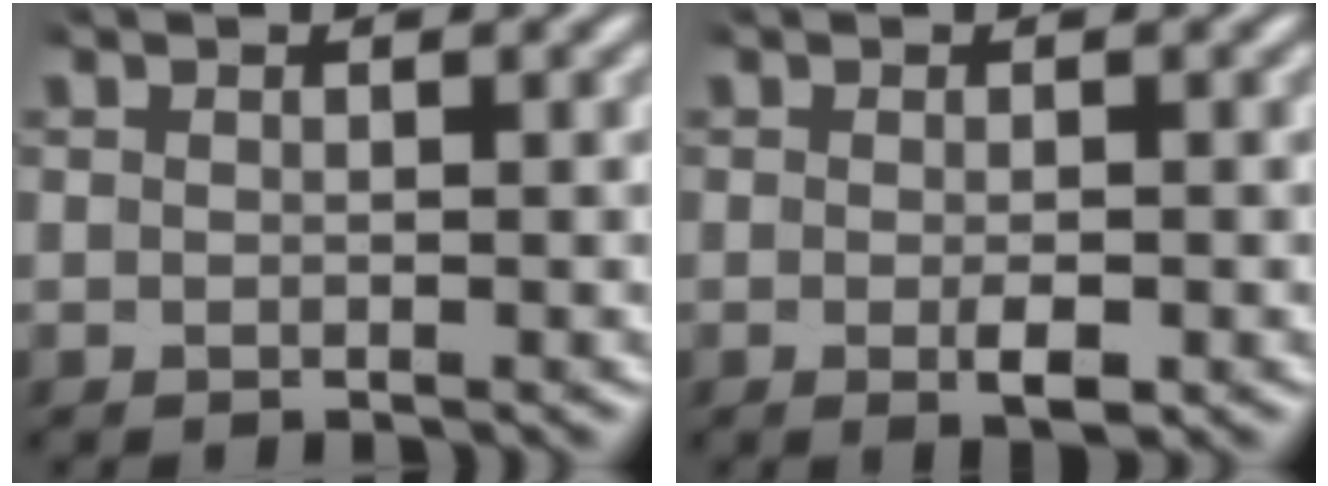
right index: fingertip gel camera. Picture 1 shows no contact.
{"total": 1.9, "force": [-0.7, 0.7, 1.6], "torque": [-0.027, -0.003, -0.013]}